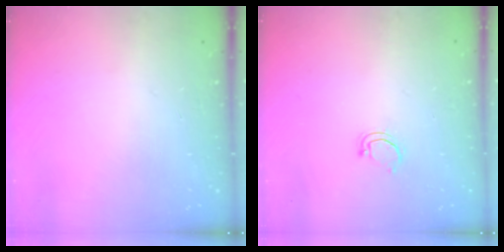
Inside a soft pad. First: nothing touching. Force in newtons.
{"total": 3.1, "press": 3.1, "slide": 0.2}